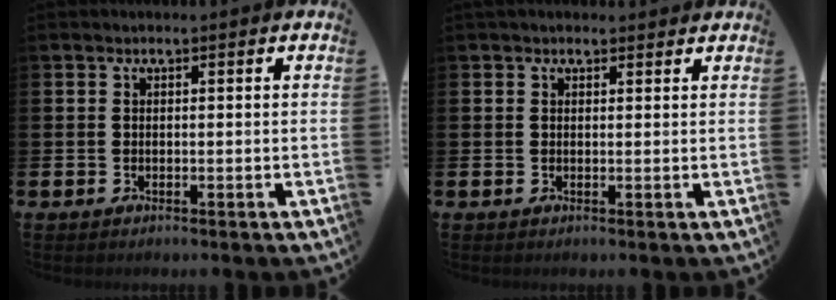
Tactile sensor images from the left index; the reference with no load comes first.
{"total": 1.1, "force": [0.9, 0.5, 0.3], "torque": [0.005, 0.002, 0.014]}